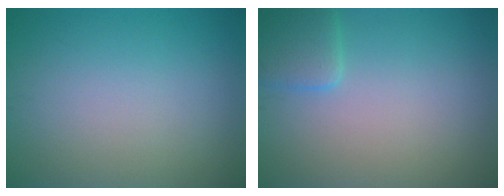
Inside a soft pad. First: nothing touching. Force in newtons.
{"total": 2.4, "press": 2.4, "slide": 0.3}